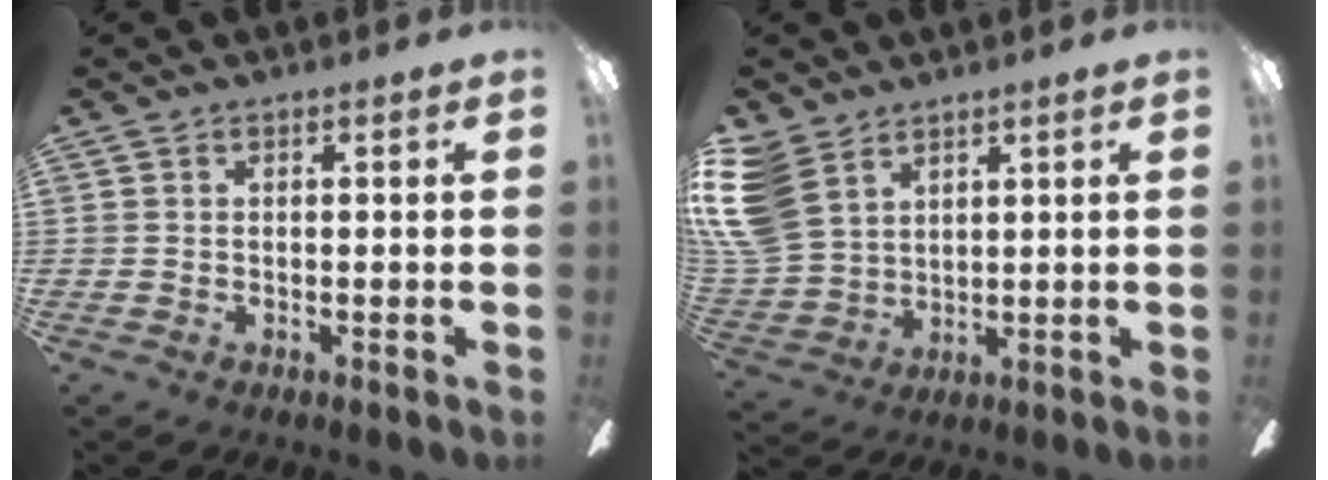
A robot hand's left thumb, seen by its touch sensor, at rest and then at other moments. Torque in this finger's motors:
{"motor_torque": [0.52, 0.61, 1.41, -1.36, 0.85]}